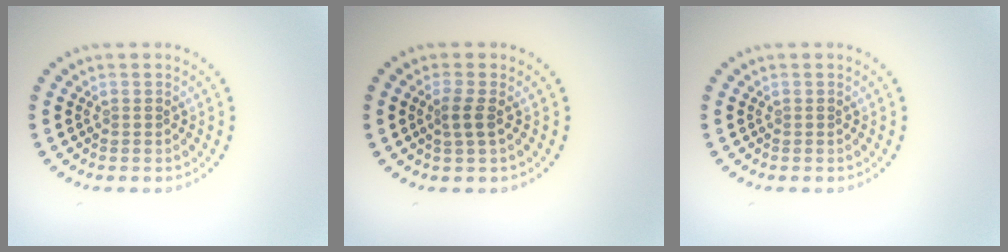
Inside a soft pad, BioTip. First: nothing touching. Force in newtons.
{"total": 1.6, "press": 1.3, "slide": 0.8}
{"total": 0.0}